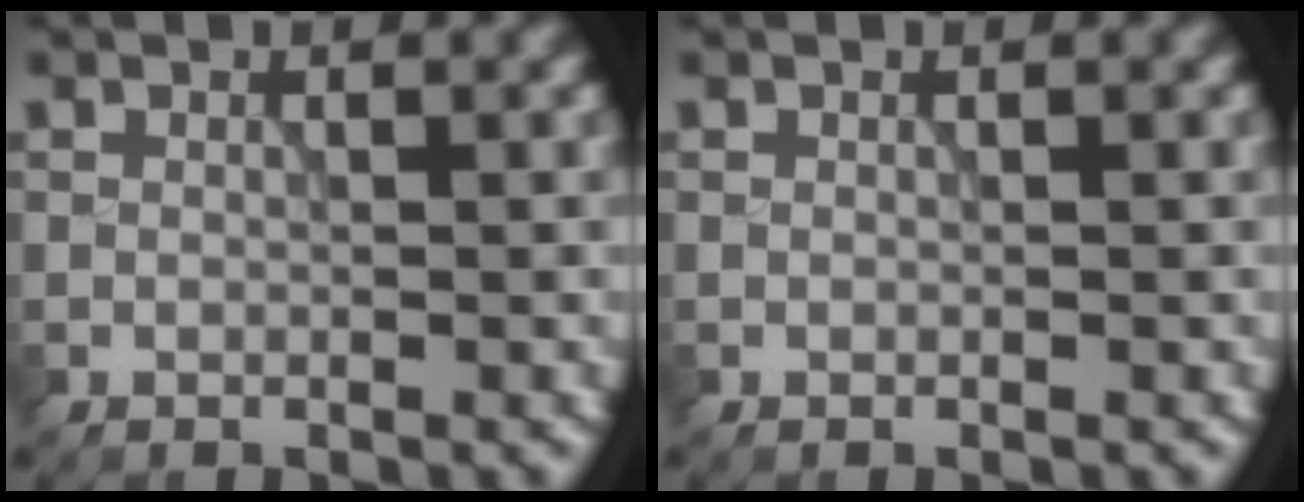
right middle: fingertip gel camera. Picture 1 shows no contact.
{"total": 0.0}